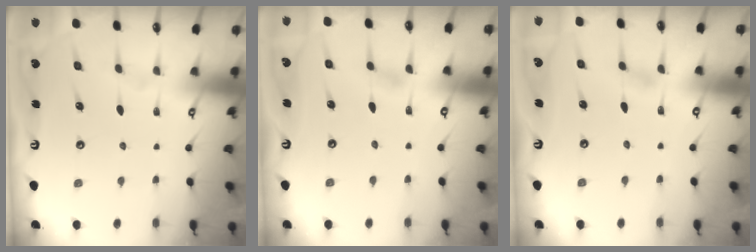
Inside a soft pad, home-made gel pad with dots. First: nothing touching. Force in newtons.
{"total": 1.7, "press": 1.6, "slide": 0.2}
{"total": 1.7, "press": 1.6, "slide": 0.2}